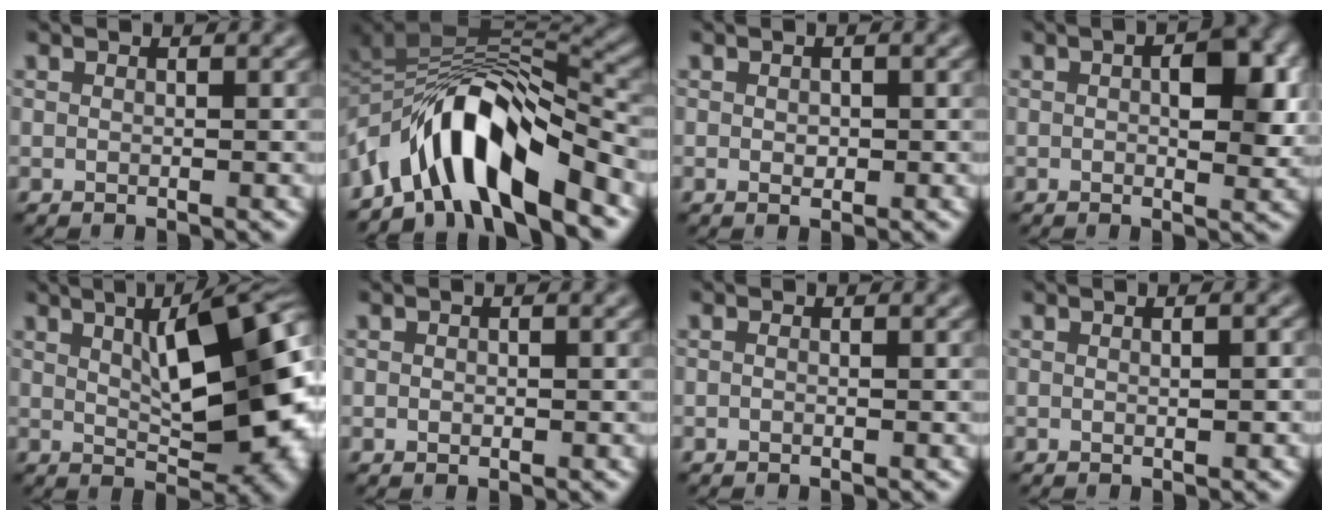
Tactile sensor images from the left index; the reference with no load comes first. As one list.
[{"total": 9.6, "force": [-5.4, 3.3, 7.2], "torque": [-0.101, 0.011, -0.100]}, {"total": 0.8, "force": [0.1, 0.4, 0.7], "torque": [-0.011, -0.003, 0.002]}, {"total": 4.7, "force": [0.6, 2.0, 4.2], "torque": [-0.060, 0.001, 0.009]}, {"total": 10.7, "force": [2.5, 3.5, 9.8], "torque": [-0.121, 0.009, 0.041]}, {"total": 0.0}, {"total": 0.0}, {"total": 1.0, "force": [0.2, -0.1, 0.9], "torque": [-0.016, 0.000, 0.003]}]